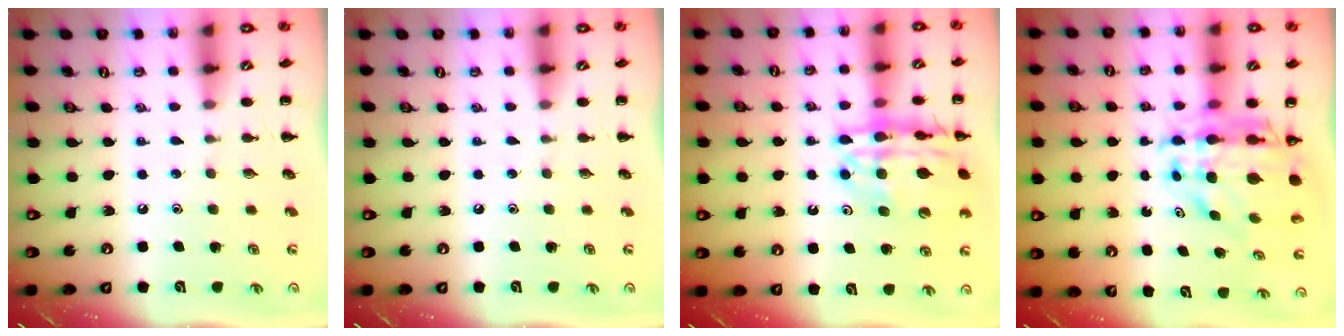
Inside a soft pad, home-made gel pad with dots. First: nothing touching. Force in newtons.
{"total": 0.0}
{"total": 19.7, "press": 19.5, "slide": 2.9}
{"total": 11.3, "press": 10.7, "slide": 3.7}